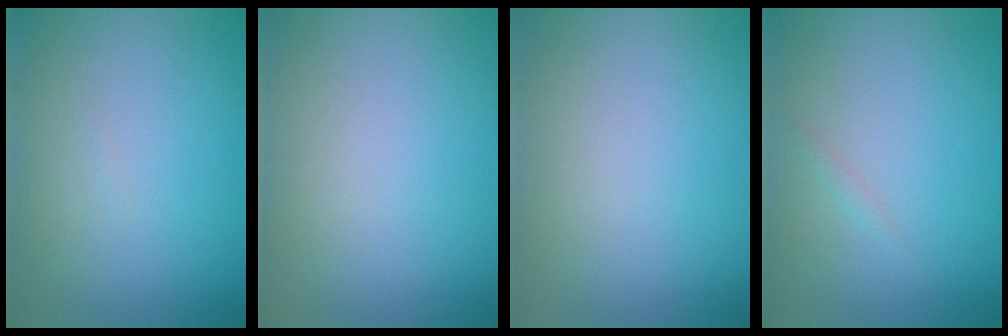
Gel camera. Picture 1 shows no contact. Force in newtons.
{"total": 0.0}
{"total": 0.0}
{"total": 0.6, "press": 0.5, "slide": 0.1}